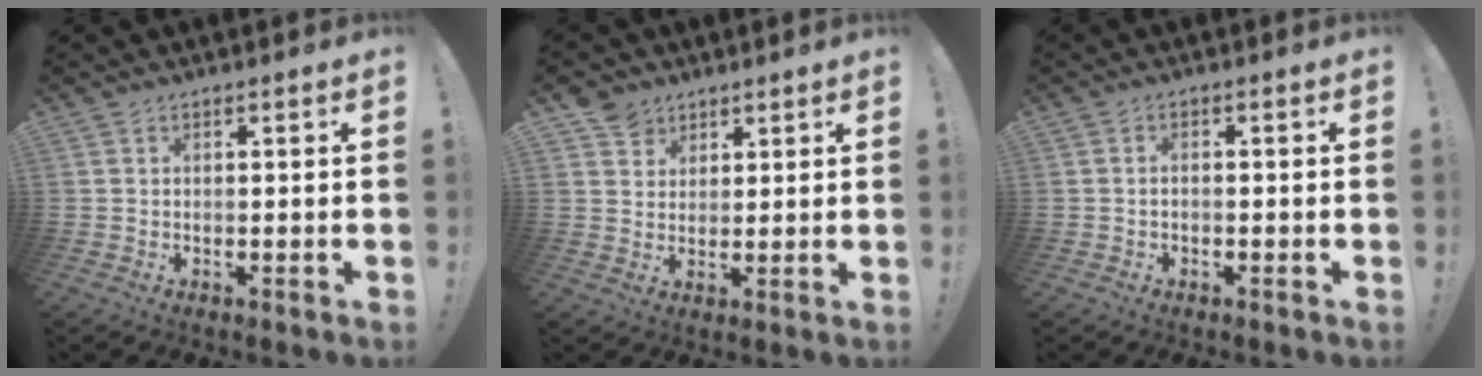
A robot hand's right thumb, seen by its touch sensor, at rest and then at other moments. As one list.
[{"total": 5.7, "force": [3.8, 4.2, 0.6], "torque": [-0.006, -0.024, 0.074]}, {"total": 1.1, "force": [-0.8, 0.5, 0.6], "torque": [-0.015, 0.006, -0.013]}]